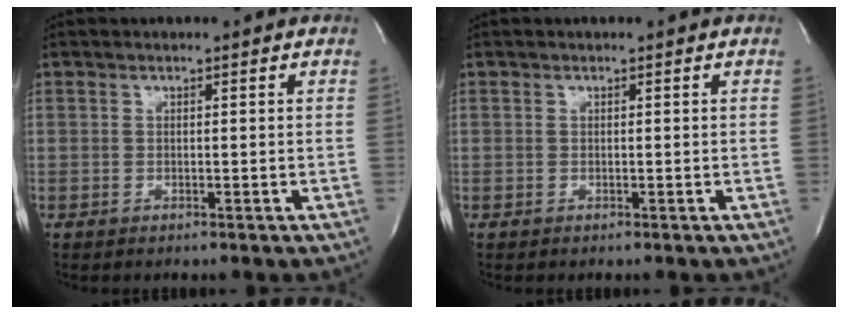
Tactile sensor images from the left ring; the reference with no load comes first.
{"total": 0.0}